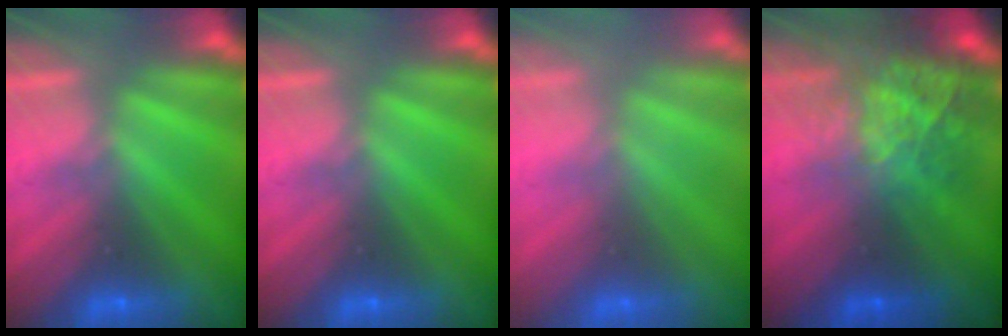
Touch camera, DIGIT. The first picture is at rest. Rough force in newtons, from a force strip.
{"total": 0.0}
{"total": 2.9}
{"total": 5.9}